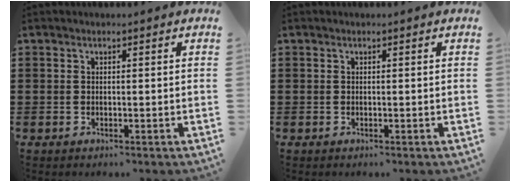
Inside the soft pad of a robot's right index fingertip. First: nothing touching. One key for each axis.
{"total": 0.0}